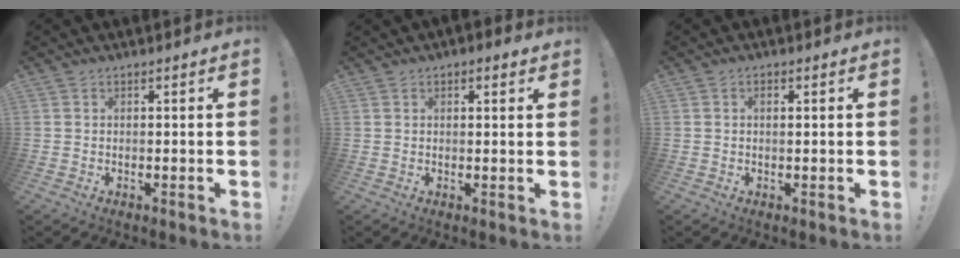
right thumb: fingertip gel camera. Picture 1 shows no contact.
{"total": 1.3, "force": [0.6, 1.0, 0.6], "torque": [0.004, -0.004, 0.009]}
{"total": 0.9, "force": [0.2, 0.0, 0.9], "torque": [-0.009, -0.002, 0.002]}